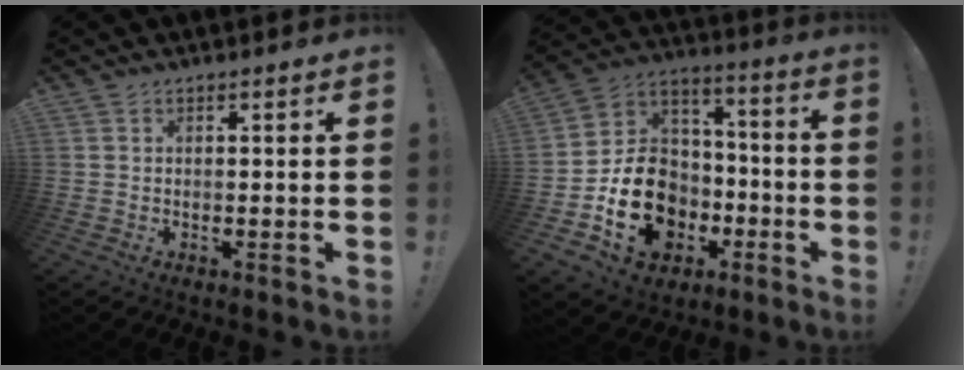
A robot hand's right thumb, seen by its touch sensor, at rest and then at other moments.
{"total": 19.8, "force": [-7.5, 15.2, 10.2], "torque": [-0.163, 0.043, -0.112]}